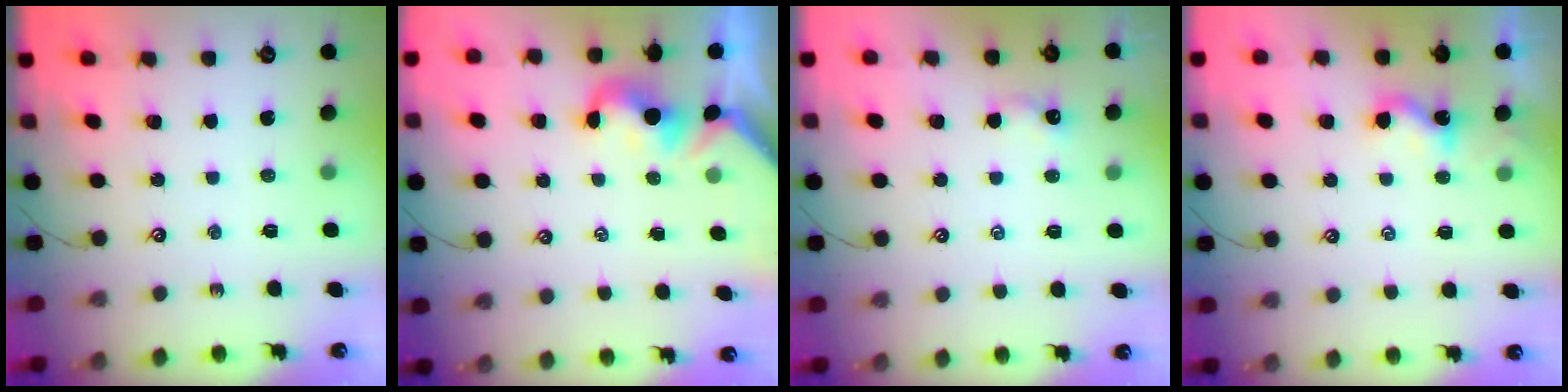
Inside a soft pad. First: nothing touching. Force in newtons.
{"total": 1.2, "press": 1.1, "slide": 0.2}
{"total": 1.4, "press": 1.3, "slide": 0.3}
{"total": 1.9, "press": 1.9, "slide": 0.1}